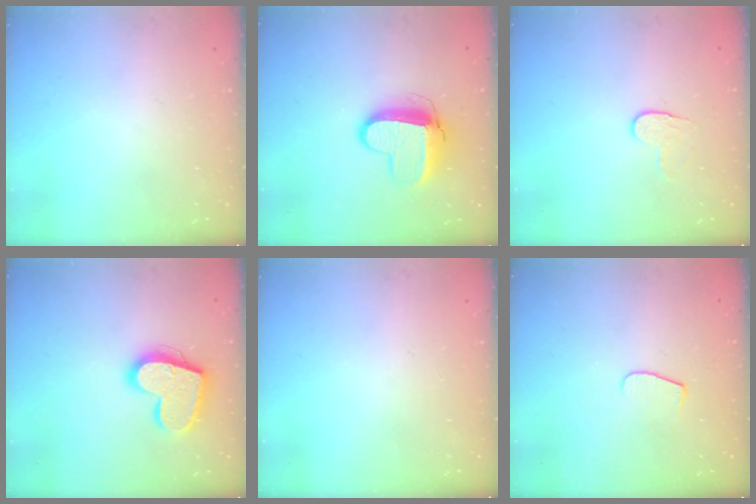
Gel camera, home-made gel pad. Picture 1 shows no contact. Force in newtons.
{"total": 11.1, "press": 11.0, "slide": 1.0}
{"total": 4.0, "press": 4.0, "slide": 0.5}
{"total": 17.9, "press": 17.9, "slide": 1.3}
{"total": 0.0}
{"total": 5.5, "press": 5.5, "slide": 0.5}